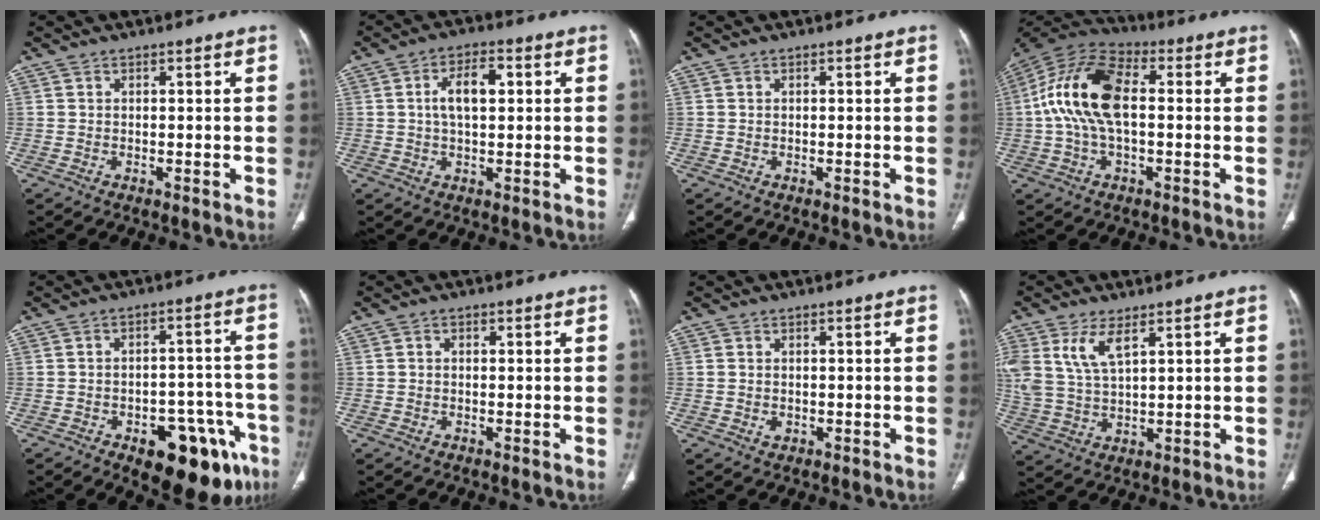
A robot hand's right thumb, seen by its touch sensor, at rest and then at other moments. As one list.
[{"total": 6.7, "force": [1.2, 3.3, 5.7], "torque": [-0.101, 0.013, 0.019]}, {"total": 0.0}, {"total": 15.8, "force": [0.7, 8.2, 13.5], "torque": [-0.274, 0.035, 0.006]}, {"total": 17.4, "force": [-8.9, 8.6, 12.3], "torque": [-0.100, 0.055, -0.106]}, {"total": 0.7, "force": [0.1, 0.6, 0.4], "torque": [-0.004, 0.002, -0.001]}, {"total": 1.4, "force": [-0.2, 1.1, 0.8], "torque": [-0.013, 0.002, 0.000]}, {"total": 8.7, "force": [4.2, 3.8, 6.6], "torque": [-0.149, -0.008, 0.094]}]